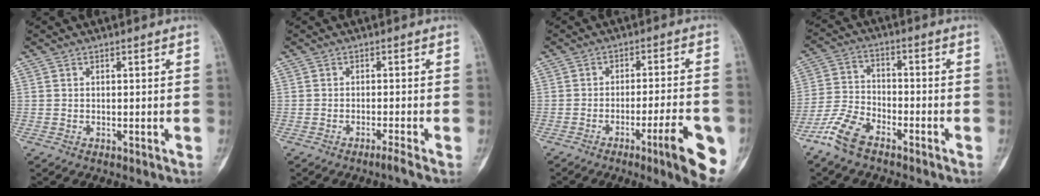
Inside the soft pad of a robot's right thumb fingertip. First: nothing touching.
{"total": 1.6, "force": [-1.2, -0.6, 0.8], "torque": [-0.021, 0.005, -0.025]}
{"total": 11.8, "force": [-5.1, 1.5, 10.5], "torque": [-0.136, 0.008, -0.070]}
{"total": 8.8, "force": [-6.2, 3.9, 4.8], "torque": [-0.110, 0.024, -0.130]}